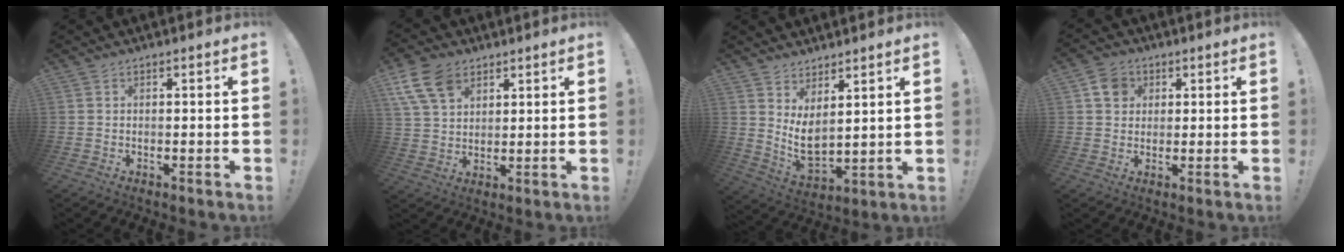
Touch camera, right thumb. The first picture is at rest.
{"total": 11.6, "force": [6.3, 7.3, 6.3], "torque": [-0.120, -0.018, 0.124]}
{"total": 7.3, "force": [4.1, 3.8, 4.8], "torque": [-0.078, -0.053, 0.082]}
{"total": 6.3, "force": [2.4, 5.4, 2.0], "torque": [-0.024, -0.005, 0.047]}